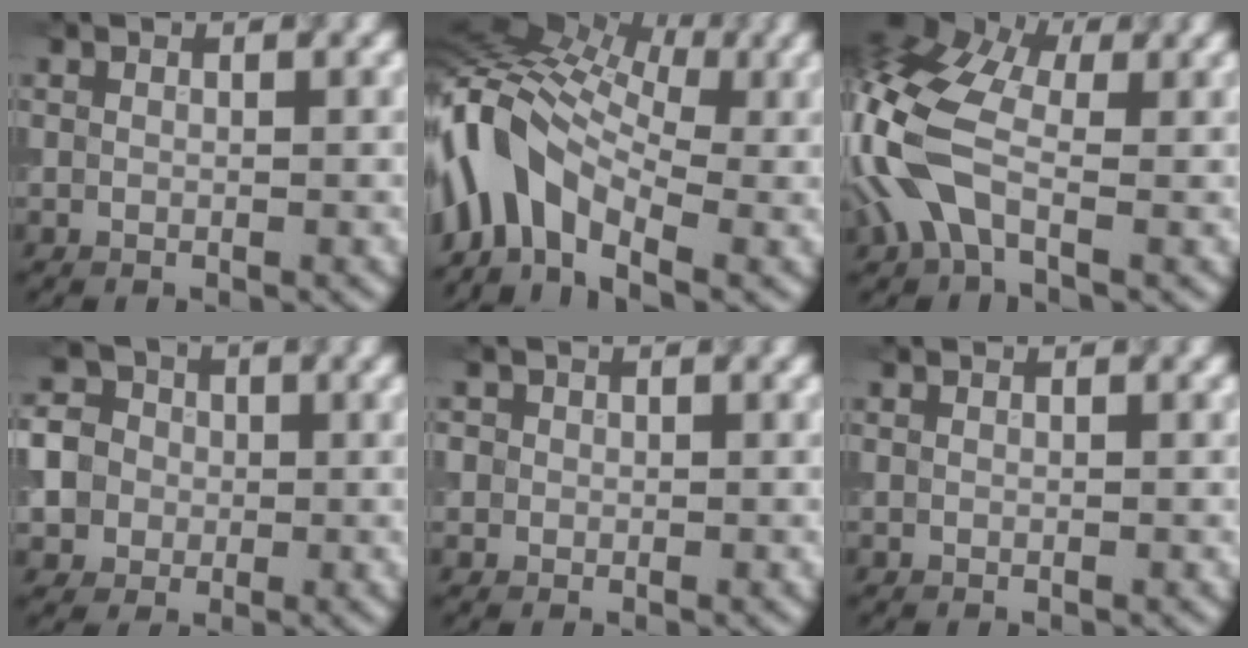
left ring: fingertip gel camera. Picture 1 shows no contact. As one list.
[{"total": 10.1, "force": [-3.2, 6.2, 7.3], "torque": [-0.134, 0.019, -0.078]}, {"total": 9.0, "force": [-1.0, 5.4, 7.2], "torque": [-0.181, 0.012, -0.040]}, {"total": 7.9, "force": [-0.7, 7.3, 2.9], "torque": [-0.055, 0.020, -0.046]}, {"total": 1.3, "force": [0.2, 1.3, 0.3], "torque": [0.001, 0.001, -0.002]}, {"total": 0.0}]